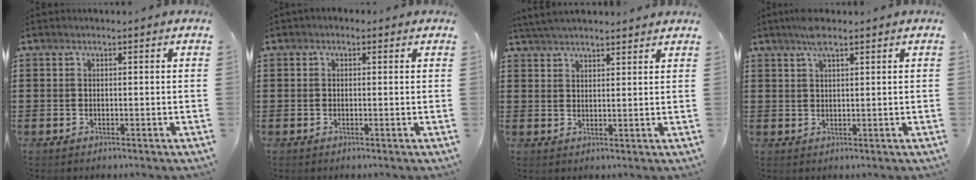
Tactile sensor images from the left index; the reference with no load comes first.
{"total": 0.7, "force": [0.0, 0.6, 0.4], "torque": [-0.008, 0.005, -0.002]}
{"total": 3.6, "force": [3.5, 0.3, 0.8], "torque": [-0.025, -0.003, 0.066]}
{"total": 3.5, "force": [2.5, 0.9, 2.3], "torque": [-0.051, 0.004, 0.044]}